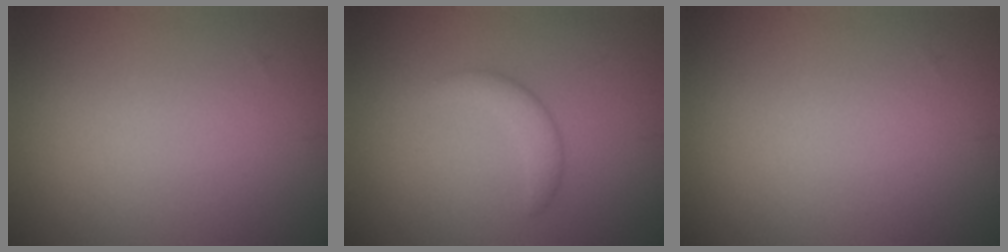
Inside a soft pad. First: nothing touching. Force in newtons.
{"total": 2.1, "press": 2.1, "slide": 0.2}
{"total": 0.0}